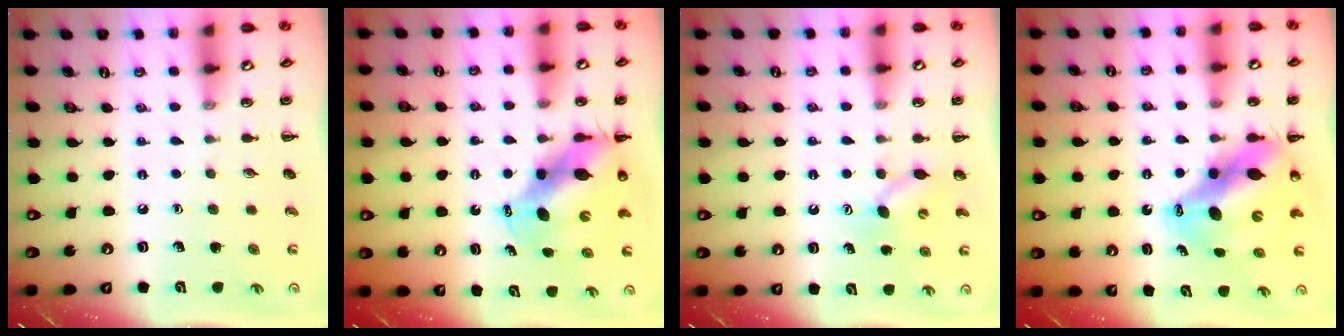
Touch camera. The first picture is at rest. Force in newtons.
{"total": 10.2, "press": 9.8, "slide": 2.8}
{"total": 6.1, "press": 5.9, "slide": 1.4}
{"total": 13.3, "press": 12.9, "slide": 3.1}